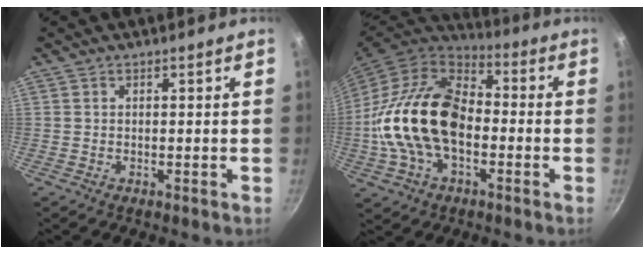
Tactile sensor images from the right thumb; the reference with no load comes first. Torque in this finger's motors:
{"motor_torque": [0.68, 1.75, 1.49, -1.28, 0.33]}